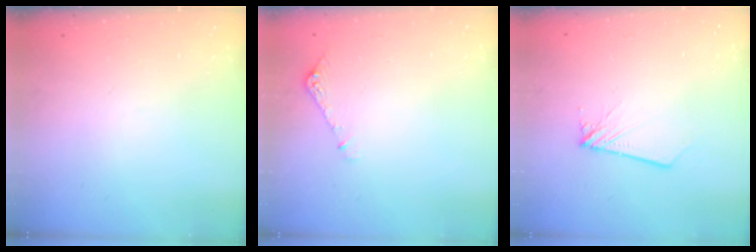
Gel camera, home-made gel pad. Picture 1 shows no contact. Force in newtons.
{"total": 6.5, "press": 6.5, "slide": 0.8}
{"total": 2.0, "press": 2.0, "slide": 0.2}